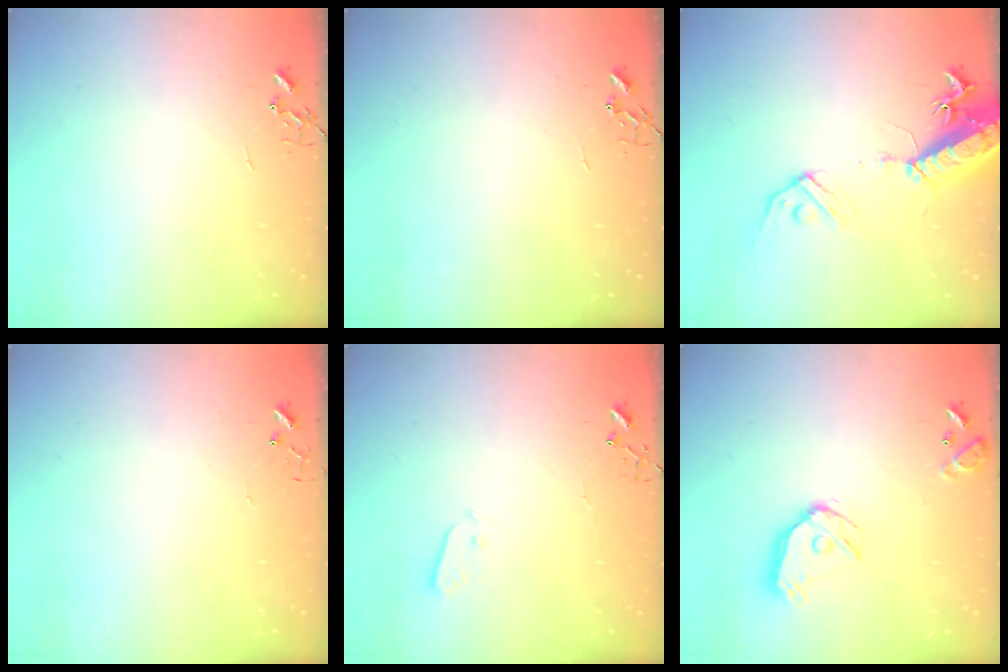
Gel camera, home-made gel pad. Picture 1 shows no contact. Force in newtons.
{"total": 0.0}
{"total": 16.9, "press": 16.5, "slide": 3.8}
{"total": 3.8, "press": 3.8, "slide": 0.3}
{"total": 3.0, "press": 3.0, "slide": 0.3}
{"total": 14.0, "press": 13.8, "slide": 1.9}